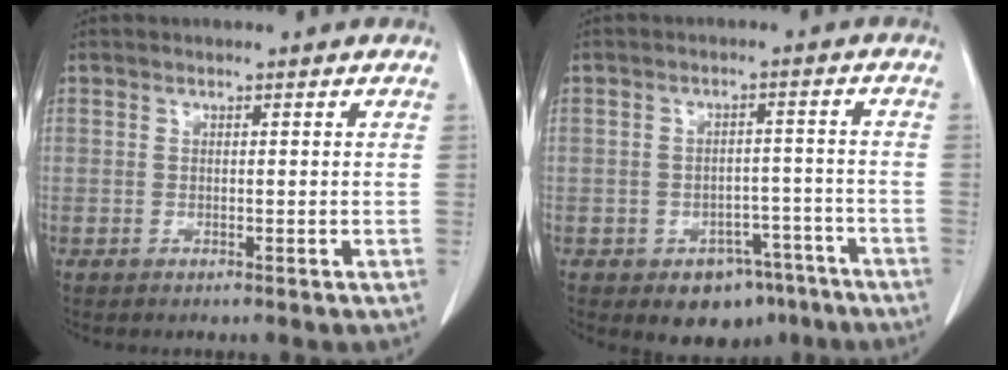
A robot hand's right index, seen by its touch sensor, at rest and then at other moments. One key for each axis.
{"total": 7.3, "fx": -4.9, "fy": 4.5, "fz": 3.1, "tx": -0.024, "ty": 0.019, "tz": -0.061}